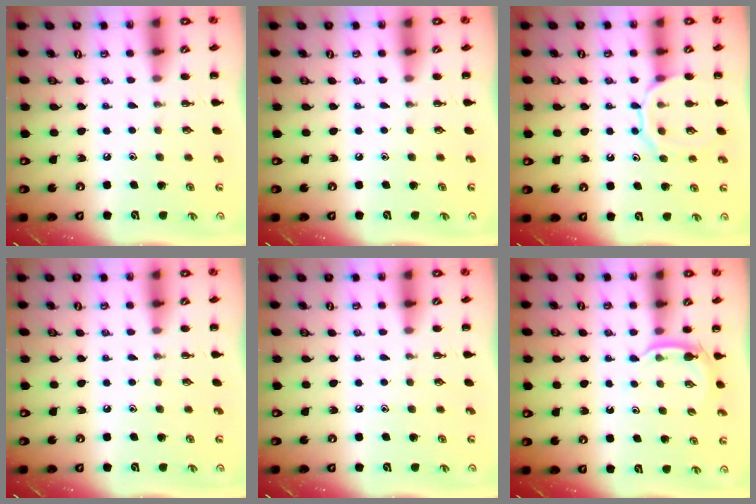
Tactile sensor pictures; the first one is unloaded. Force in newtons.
{"total": 0.0}
{"total": 11.1, "press": 11.0, "slide": 0.8}
{"total": 0.0}
{"total": 0.0}
{"total": 3.2, "press": 3.0, "slide": 1.1}